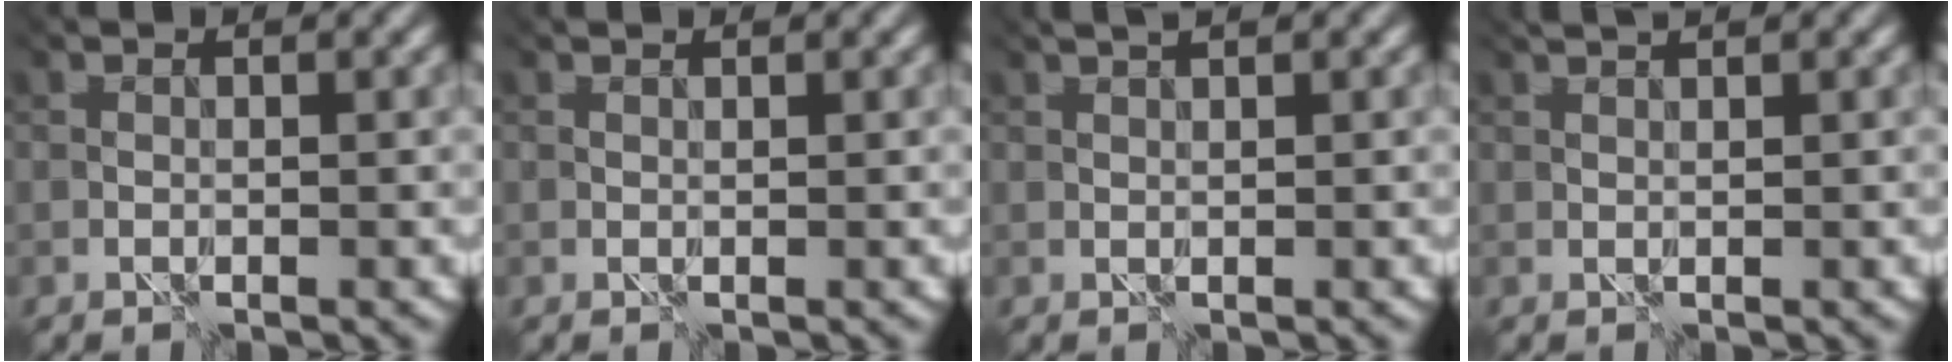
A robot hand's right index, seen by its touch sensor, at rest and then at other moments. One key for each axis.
{"total": 0.8, "fx": 0.8, "fy": 0.2, "fz": 0.1, "tx": -0.005, "ty": 0.000, "tz": 0.015}
{"total": 1.4, "fx": 1.2, "fy": -0.7, "fz": 0.1, "tx": -0.004, "ty": -0.002, "tz": 0.026}
{"total": 2.2, "fx": 2.1, "fy": -0.1, "fz": 0.6, "tx": -0.014, "ty": 0.005, "tz": 0.030}